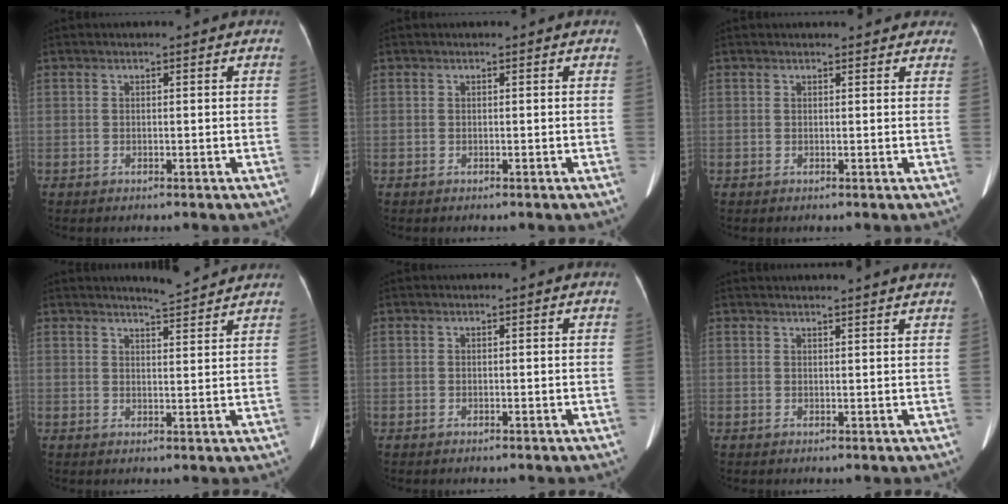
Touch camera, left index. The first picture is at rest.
{"total": 0.0}
{"total": 6.9, "force": [6.1, 2.4, 2.0], "torque": [-0.010, 0.018, 0.059]}
{"total": 4.4, "force": [4.3, -0.2, 0.7], "torque": [-0.022, -0.003, 0.060]}
{"total": 0.0}
{"total": 6.4, "force": [6.1, -0.7, 2.0], "torque": [-0.021, 0.017, 0.060]}